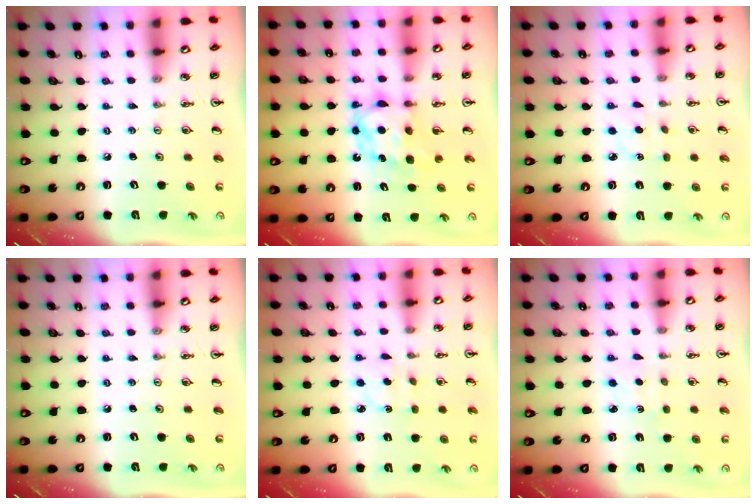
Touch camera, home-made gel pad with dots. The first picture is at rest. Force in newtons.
{"total": 6.6, "press": 6.5, "slide": 0.4}
{"total": 2.7, "press": 2.7, "slide": 0.4}
{"total": 0.0}
{"total": 2.4, "press": 2.2, "slide": 0.8}
{"total": 0.9, "press": 0.9, "slide": 0.2}